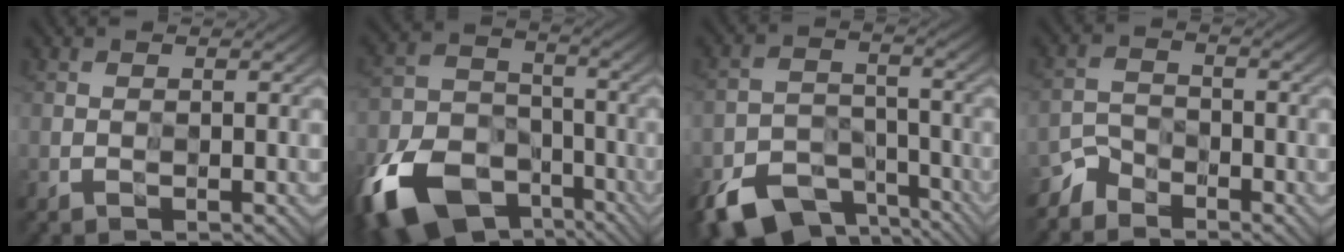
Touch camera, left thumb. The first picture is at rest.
{"total": 12.8, "force": [-8.1, 8.3, 5.4], "torque": [-0.137, -0.031, -0.163]}
{"total": 7.0, "force": [-5.6, 3.9, 1.6], "torque": [-0.030, -0.013, -0.103]}
{"total": 3.7, "force": [-3.4, 1.2, -1.0], "torque": [0.025, -0.004, -0.075]}